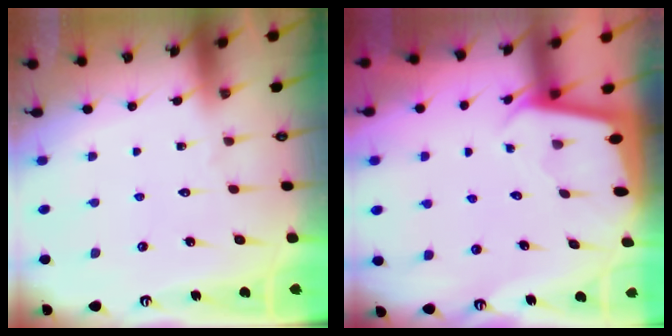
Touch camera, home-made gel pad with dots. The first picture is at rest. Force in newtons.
{"total": 2.0, "press": 2.0, "slide": 0.1}